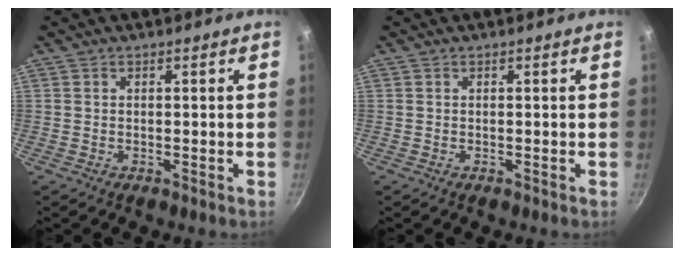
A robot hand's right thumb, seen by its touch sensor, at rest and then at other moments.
{"total": 0.0}